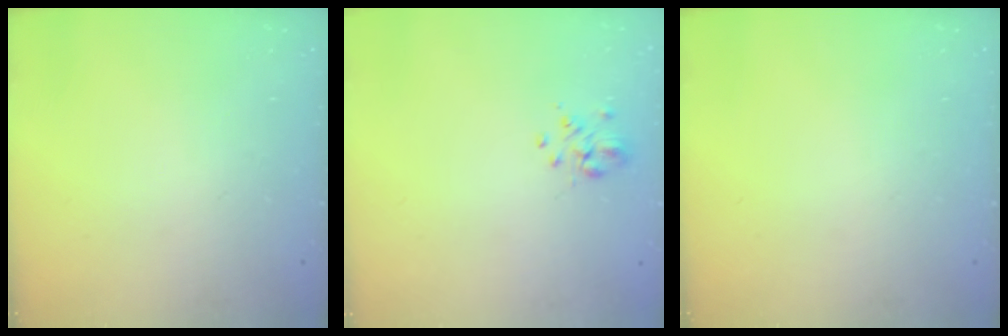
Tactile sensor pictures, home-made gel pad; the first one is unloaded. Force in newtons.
{"total": 2.7, "press": 2.5, "slide": 1.1}
{"total": 0.0}